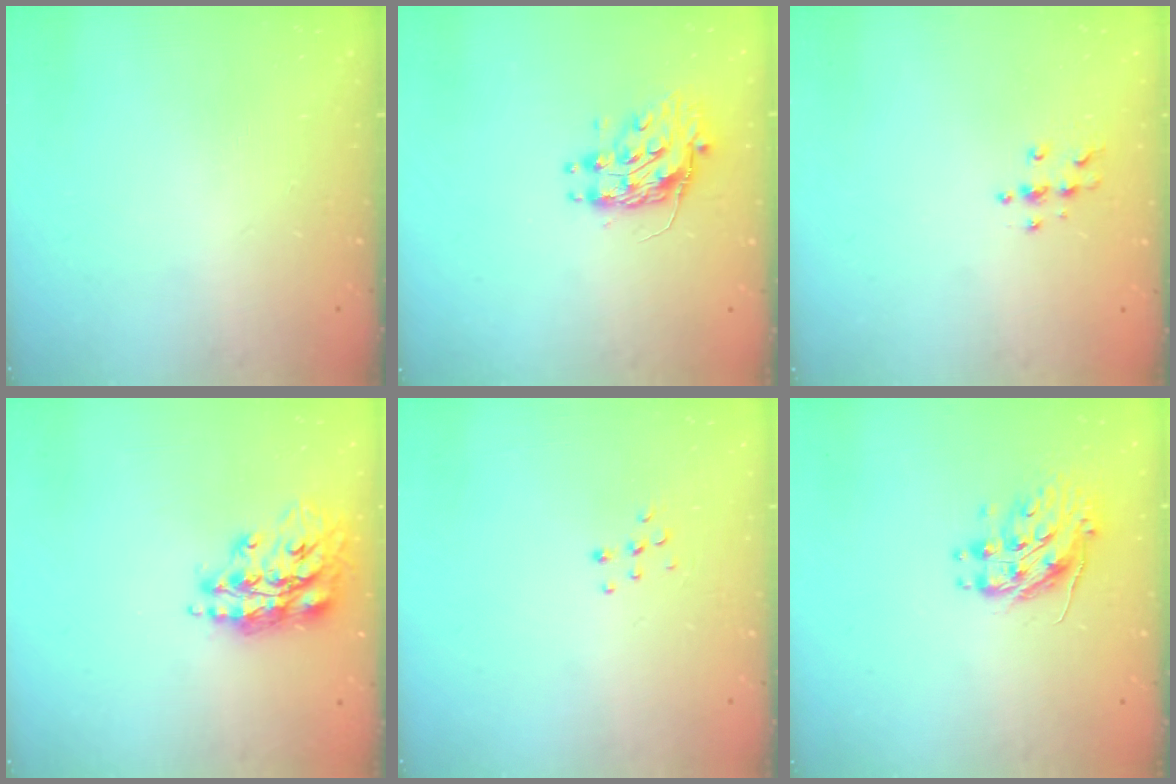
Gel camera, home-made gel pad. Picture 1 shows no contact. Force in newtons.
{"total": 9.6, "press": 9.6, "slide": 0.7}
{"total": 4.0, "press": 4.0, "slide": 0.3}
{"total": 16.1, "press": 16.0, "slide": 1.6}
{"total": 5.9, "press": 5.9, "slide": 0.4}
{"total": 10.2, "press": 10.2, "slide": 0.8}